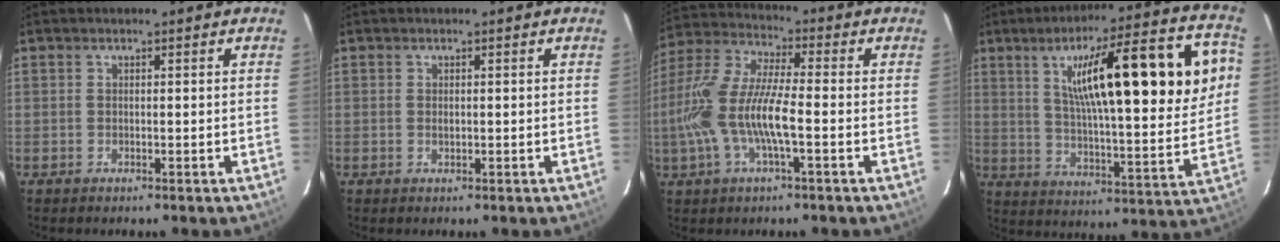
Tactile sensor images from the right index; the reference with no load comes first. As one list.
[{"total": 0.7, "force": [0.0, 0.5, 0.5], "torque": [-0.007, -0.001, 0.002]}, {"total": 14.3, "force": [-3.2, 3.4, 13.5], "torque": [-0.284, -0.001, -0.063]}, {"total": 25.8, "force": [7.1, 5.1, 24.2], "torque": [-0.377, 0.028, 0.111]}]